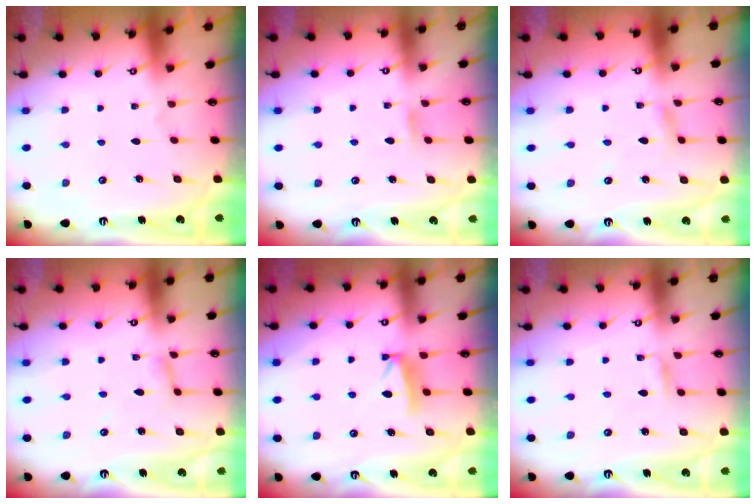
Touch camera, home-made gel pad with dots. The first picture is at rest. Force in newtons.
{"total": 5.0, "press": 4.9, "slide": 0.6}
{"total": 3.1, "press": 3.0, "slide": 0.3}
{"total": 2.8, "press": 2.8, "slide": 0.2}
{"total": 7.9, "press": 7.8, "slide": 0.9}
{"total": 1.3, "press": 1.3, "slide": 0.2}